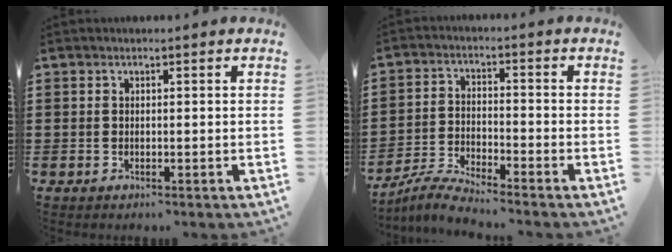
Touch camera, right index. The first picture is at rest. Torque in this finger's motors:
{"motor_torque": [0.43, 1.71, -0.92, -0.12]}